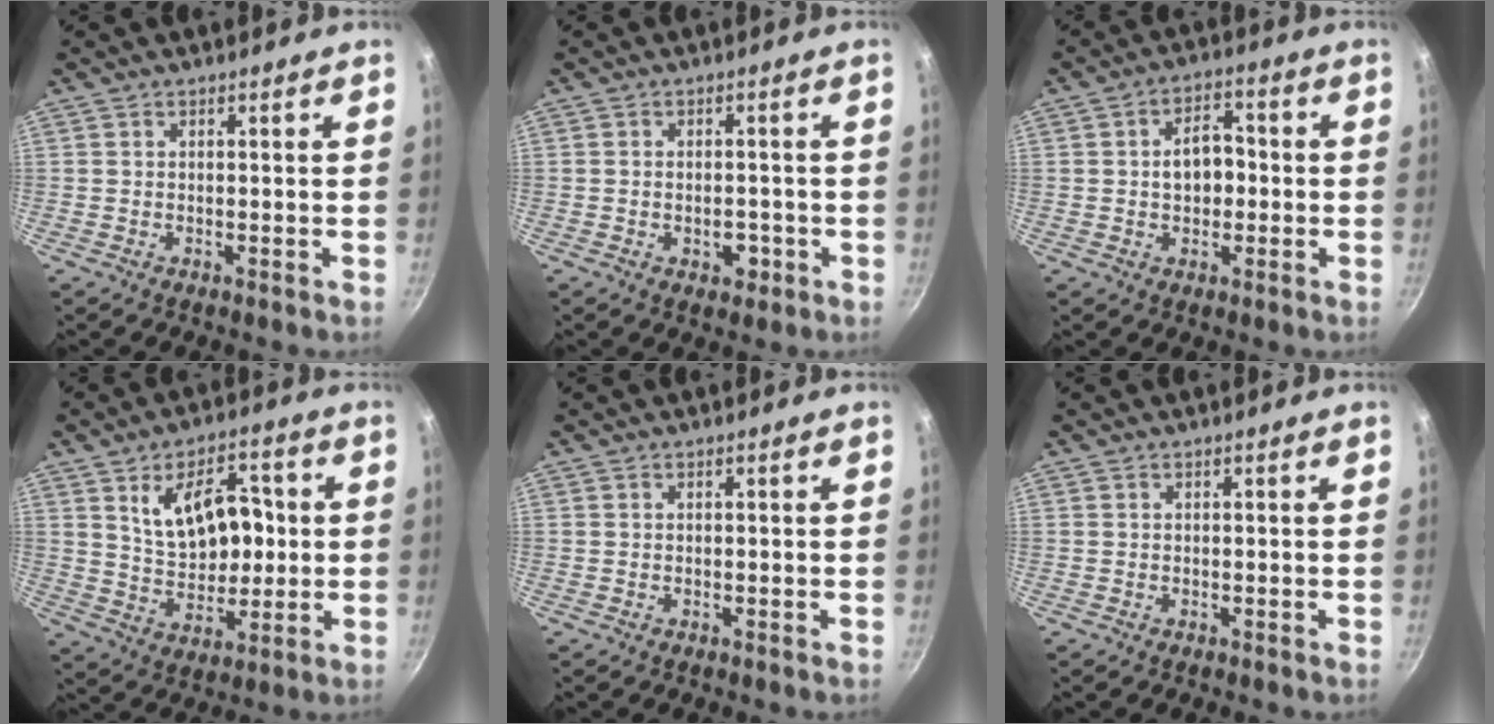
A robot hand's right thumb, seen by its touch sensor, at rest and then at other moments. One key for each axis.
{"total": 3.5, "fx": -1.3, "fy": 2.2, "fz": 2.3, "tx": -0.018, "ty": 0.008, "tz": -0.015}
{"total": 7.0, "fx": -0.2, "fy": 4.8, "fz": 5.0, "tx": -0.050, "ty": 0.016, "tz": -0.008}
{"total": 14.0, "fx": 2.7, "fy": 8.9, "fz": 10.5, "tx": -0.122, "ty": -0.009, "tz": 0.054}
{"total": 0.0}
{"total": 0.0}